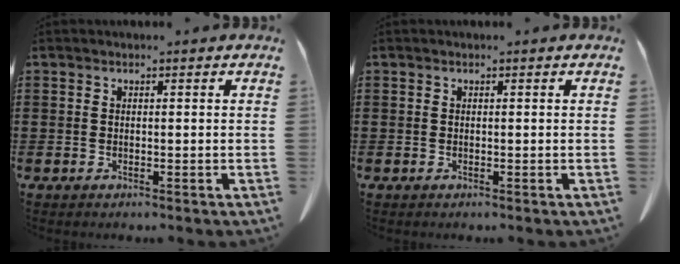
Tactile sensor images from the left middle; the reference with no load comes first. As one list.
[{"total": 0.0}]